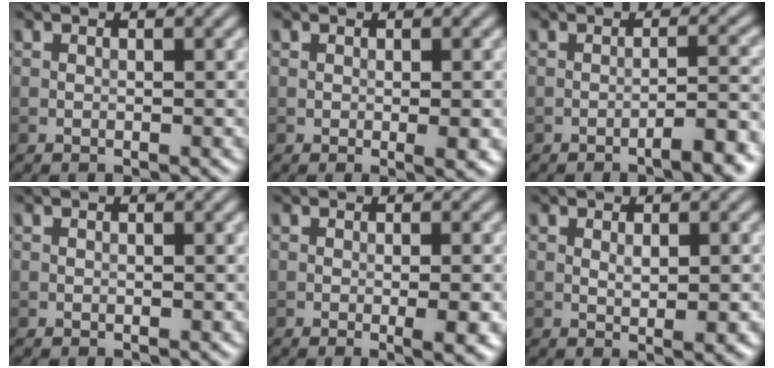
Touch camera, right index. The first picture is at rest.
{"total": 1.7, "force": [-0.2, 0.3, 1.7], "torque": [-0.021, -0.006, -0.002]}
{"total": 3.8, "force": [-2.2, 0.7, 3.0], "torque": [-0.035, 0.015, -0.040]}
{"total": 0.0}
{"total": 3.2, "force": [-0.6, 0.7, 3.1], "torque": [-0.041, -0.002, -0.009]}
{"total": 2.0, "force": [0.1, 0.5, 1.9], "torque": [-0.035, -0.002, 0.003]}